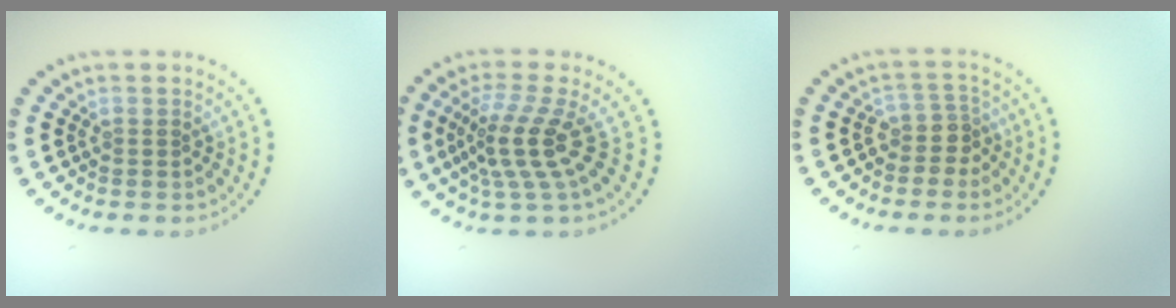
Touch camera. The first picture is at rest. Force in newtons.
{"total": 4.0, "press": 2.8, "slide": 2.8}
{"total": 2.2, "press": 1.6, "slide": 1.5}